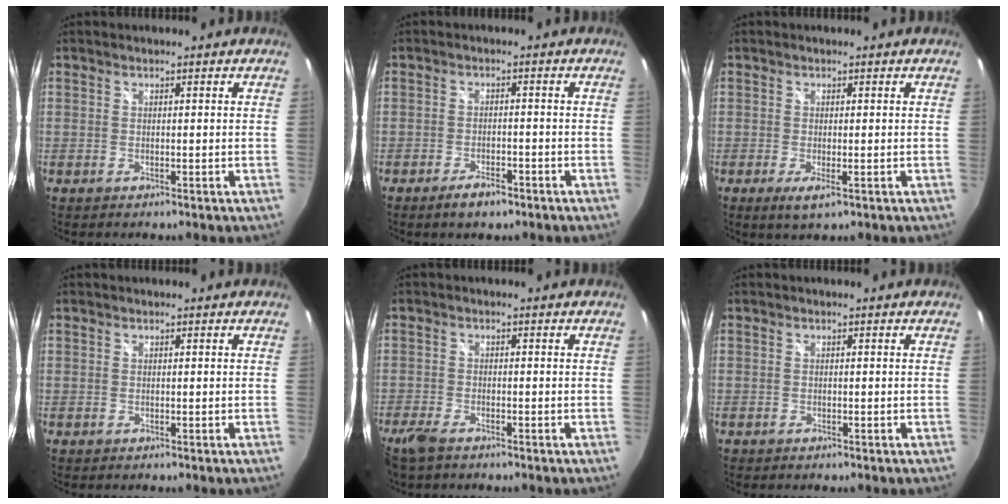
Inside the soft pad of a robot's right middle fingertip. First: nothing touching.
{"total": 4.1, "force": [-3.0, 1.6, 2.4], "torque": [-0.054, -0.005, -0.049]}
{"total": 2.7, "force": [-1.0, 0.4, 2.5], "torque": [-0.046, -0.014, -0.014]}
{"total": 0.0}
{"total": 4.2, "force": [-3.2, 1.4, 2.3], "torque": [-0.066, -0.011, -0.065]}
{"total": 0.0}